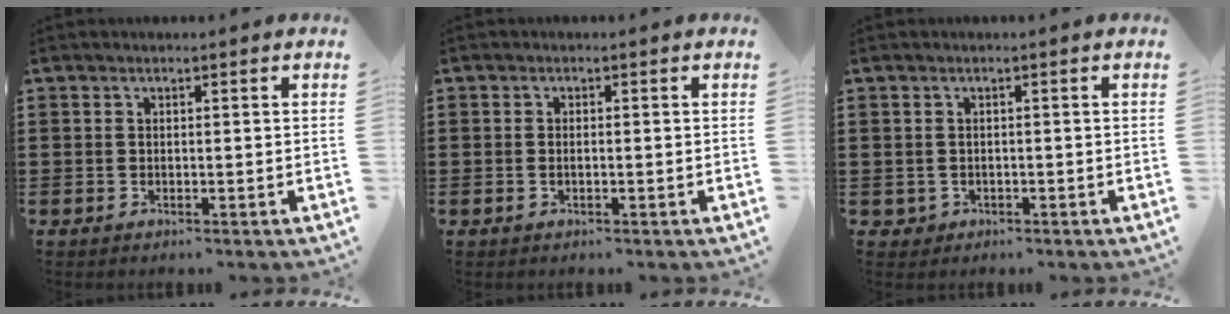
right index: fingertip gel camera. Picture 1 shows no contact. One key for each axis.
{"total": 0.8, "fx": -0.2, "fy": 0.2, "fz": 0.7, "tx": -0.015, "ty": -0.004, "tz": -0.004}
{"total": 0.9, "fx": -0.3, "fy": 0.8, "fz": 0.2, "tx": -0.007, "ty": 0.004, "tz": -0.009}